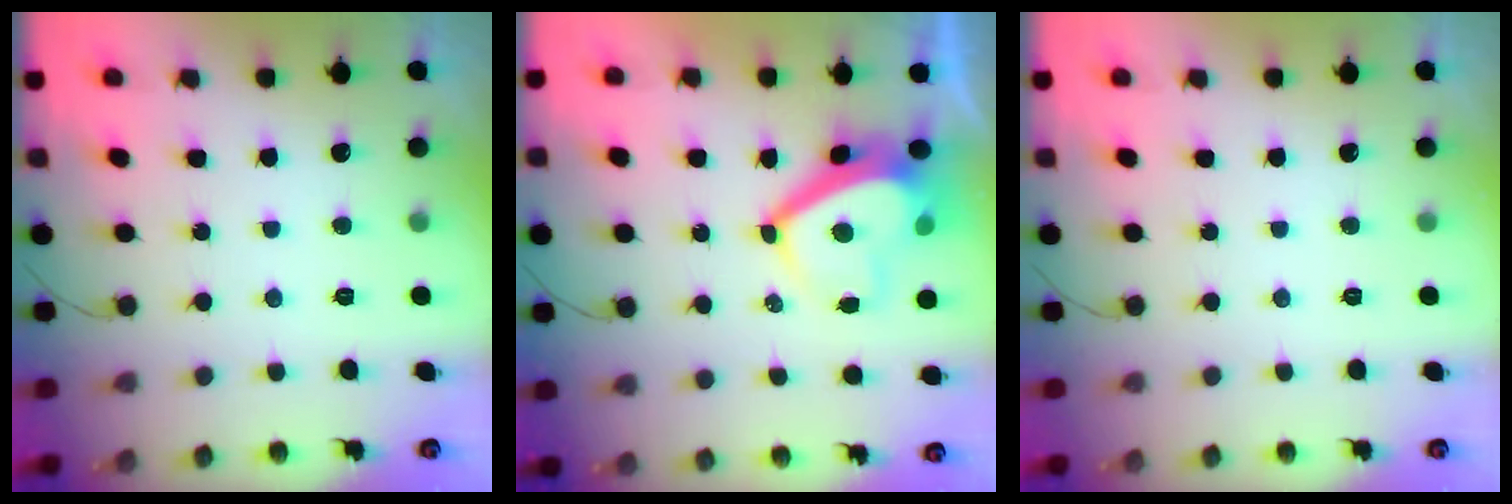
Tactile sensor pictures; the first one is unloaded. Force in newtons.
{"total": 6.8, "press": 6.8, "slide": 1.1}
{"total": 0.0}